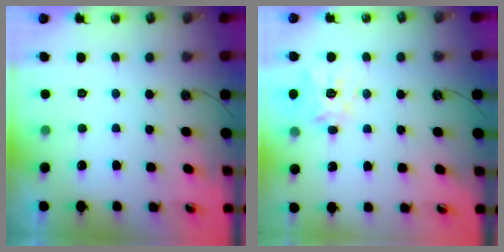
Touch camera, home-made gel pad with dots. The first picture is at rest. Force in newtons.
{"total": 12.9, "press": 12.8, "slide": 1.7}